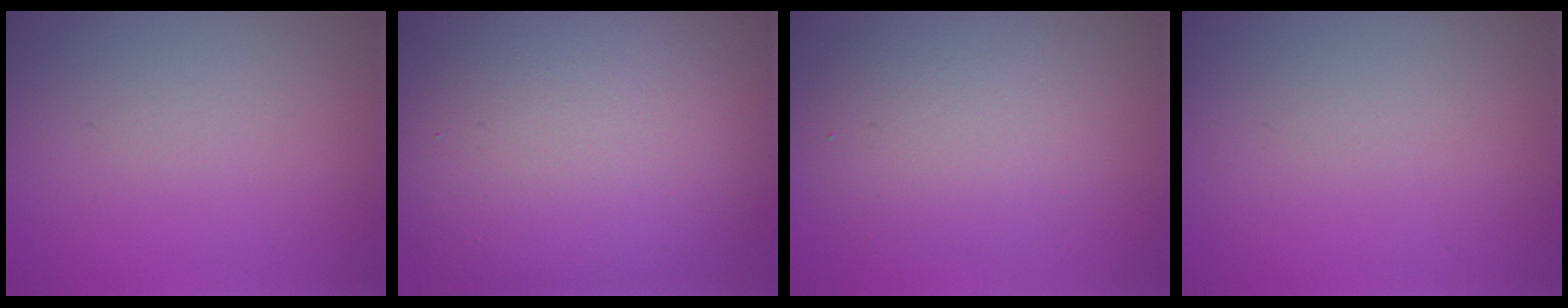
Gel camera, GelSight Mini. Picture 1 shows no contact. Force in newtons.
{"total": 15.4, "press": 15.4, "slide": 0.5}
{"total": 4.7, "press": 4.6, "slide": 0.4}
{"total": 0.0}